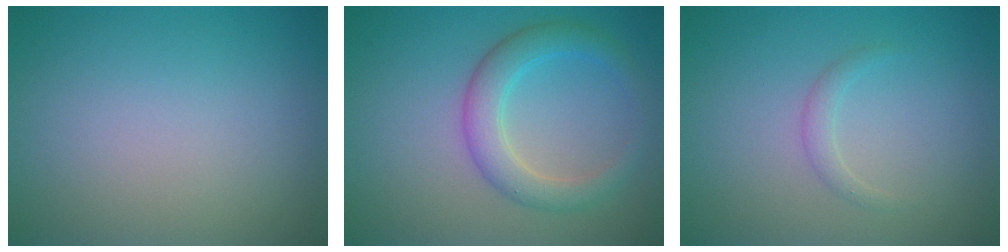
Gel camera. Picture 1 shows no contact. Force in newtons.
{"total": 3.8, "press": 3.8, "slide": 0.1}
{"total": 1.1, "press": 1.1, "slide": 0.1}